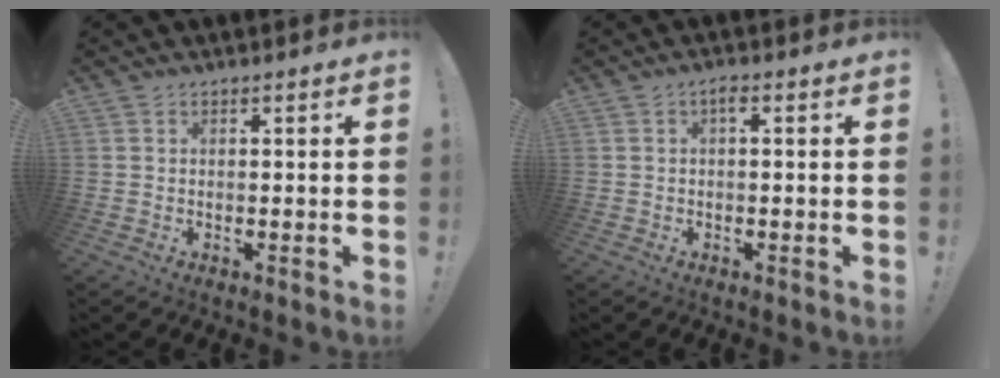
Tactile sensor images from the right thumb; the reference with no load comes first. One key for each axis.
{"total": 1.6, "fx": 0.2, "fy": 0.5, "fz": 1.5, "tx": -0.033, "ty": 0.006, "tz": 0.001}